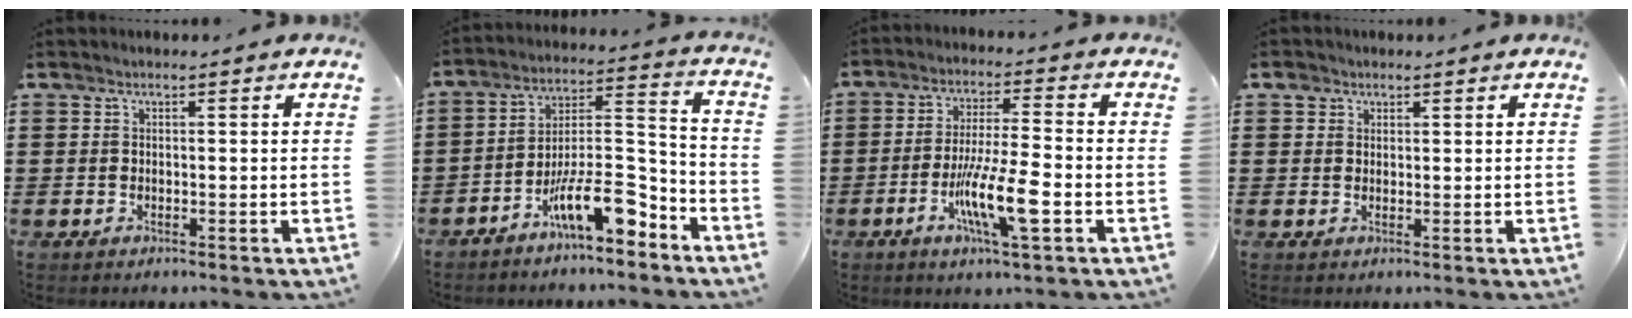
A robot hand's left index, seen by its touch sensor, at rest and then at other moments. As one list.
[{"total": 11.4, "force": [-7.8, 3.0, 7.7], "torque": [-0.143, 0.019, -0.147]}, {"total": 10.1, "force": [-3.5, 1.5, 9.3], "torque": [-0.181, -0.009, -0.068]}, {"total": 2.3, "force": [1.4, 1.7, 0.5], "torque": [-0.009, 0.005, 0.023]}]